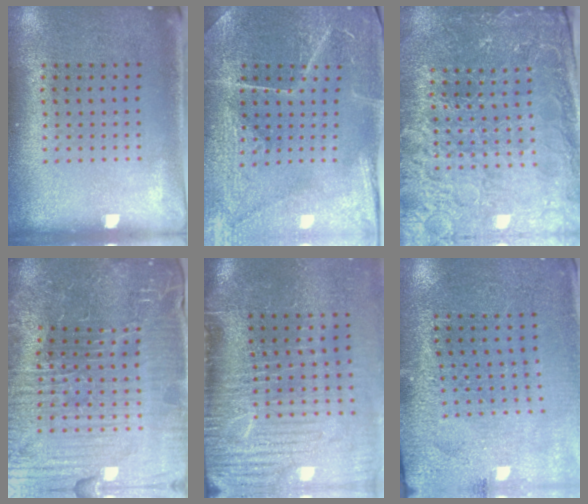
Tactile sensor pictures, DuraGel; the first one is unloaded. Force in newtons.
{"total": 4.1, "press": 3.9, "slide": 1.3}
{"total": 4.7, "press": 4.4, "slide": 1.5}
{"total": 7.3, "press": 6.6, "slide": 3.3}
{"total": 5.1, "press": 4.2, "slide": 2.9}
{"total": 2.8, "press": 2.8, "slide": 0.1}